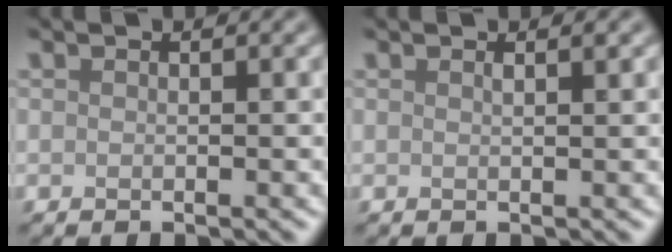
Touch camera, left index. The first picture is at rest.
{"total": 0.7, "force": [0.5, 0.1, 0.6], "torque": [-0.007, 0.000, 0.006]}